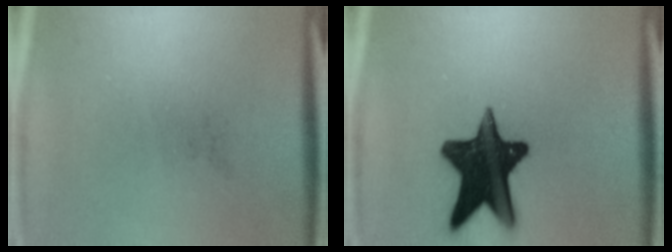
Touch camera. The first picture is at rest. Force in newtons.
{"total": 16.5}